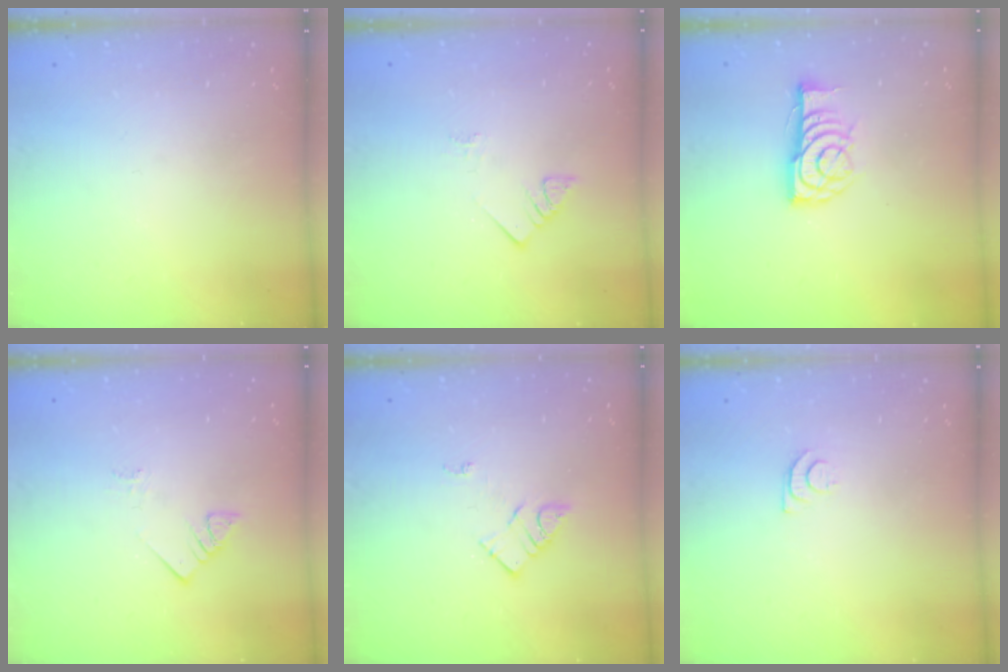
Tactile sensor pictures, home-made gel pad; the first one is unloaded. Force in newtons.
{"total": 3.6, "press": 3.6, "slide": 0.5}
{"total": 11.5, "press": 11.4, "slide": 0.5}
{"total": 3.3, "press": 3.3, "slide": 0.4}
{"total": 7.4, "press": 7.4, "slide": 0.2}
{"total": 4.1, "press": 4.1, "slide": 0.5}